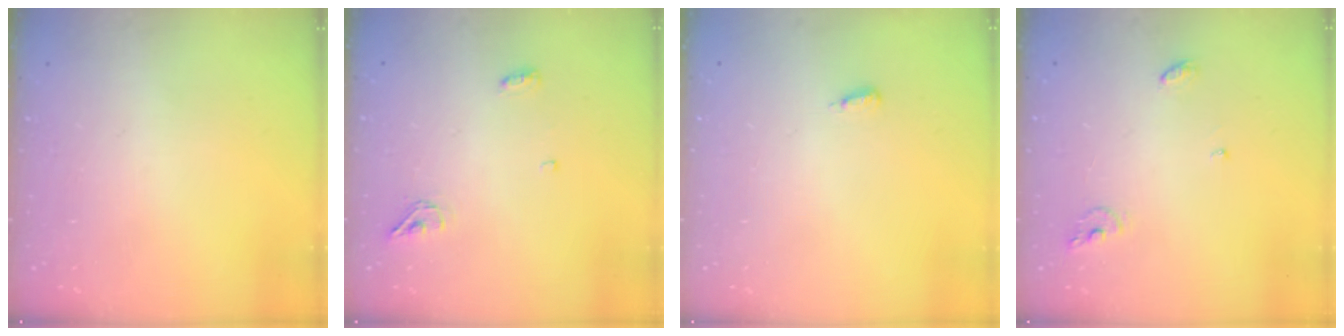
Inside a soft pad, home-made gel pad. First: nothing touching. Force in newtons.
{"total": 6.3, "press": 5.0, "slide": 3.9}
{"total": 3.6, "press": 2.7, "slide": 2.5}
{"total": 6.2, "press": 6.2, "slide": 0.2}